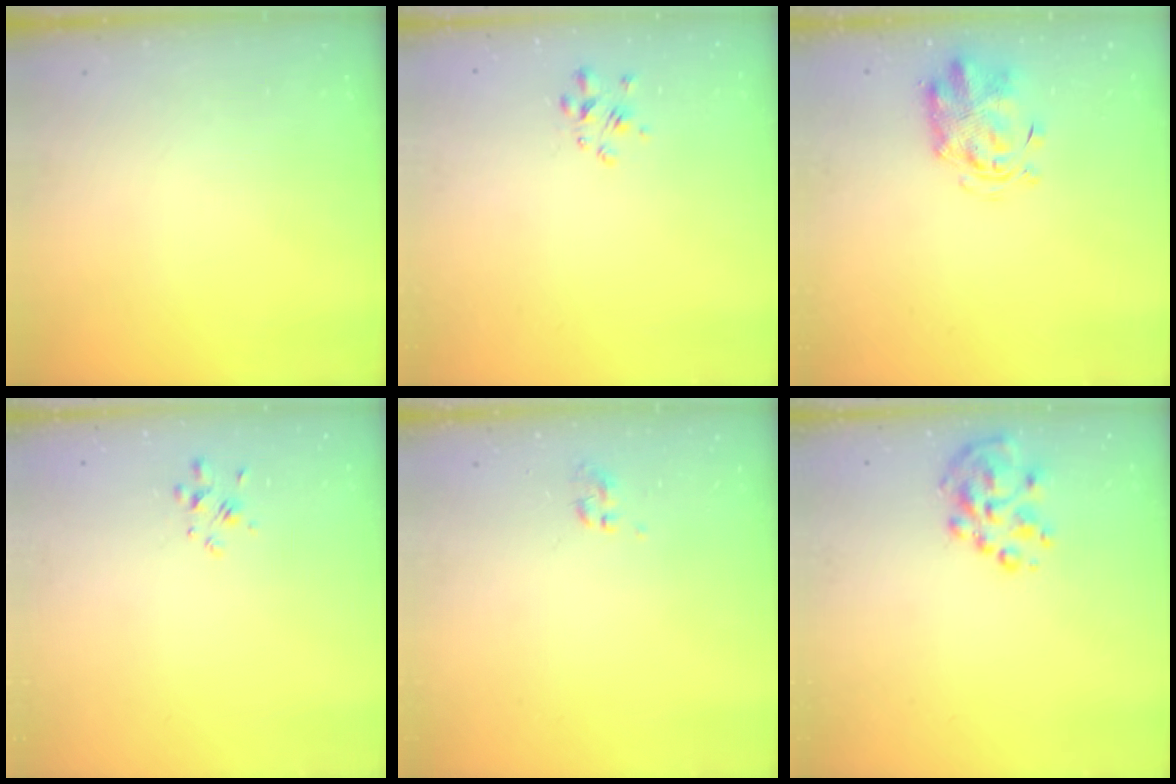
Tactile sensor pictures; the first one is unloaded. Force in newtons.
{"total": 2.7, "press": 2.4, "slide": 1.1}
{"total": 2.9, "press": 2.9, "slide": 0.7}
{"total": 2.2, "press": 2.0, "slide": 0.9}
{"total": 0.0}
{"total": 7.3, "press": 7.0, "slide": 2.3}